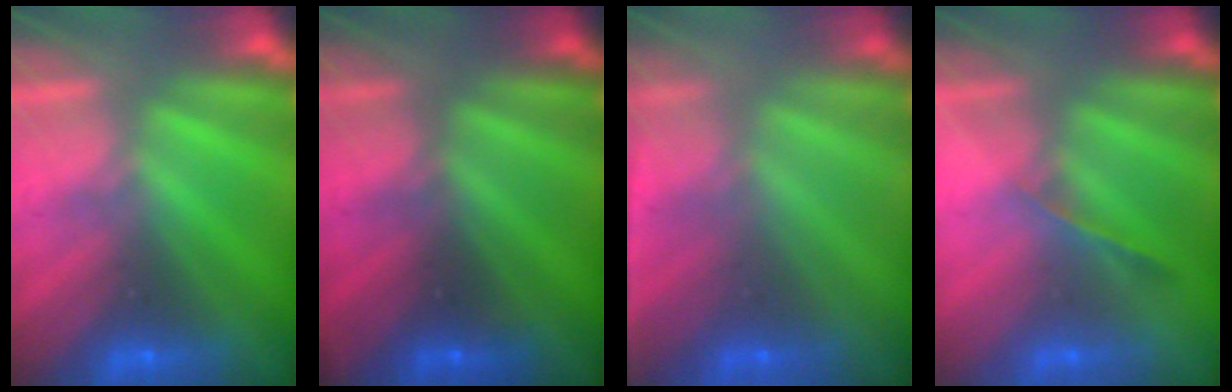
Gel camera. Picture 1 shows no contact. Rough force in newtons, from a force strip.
{"total": 2.7}
{"total": 1.6}
{"total": 1.2}